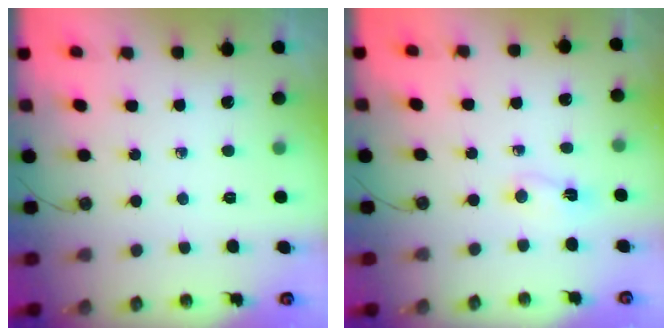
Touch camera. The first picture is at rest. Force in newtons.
{"total": 11.2, "press": 2.4, "slide": 10.9}